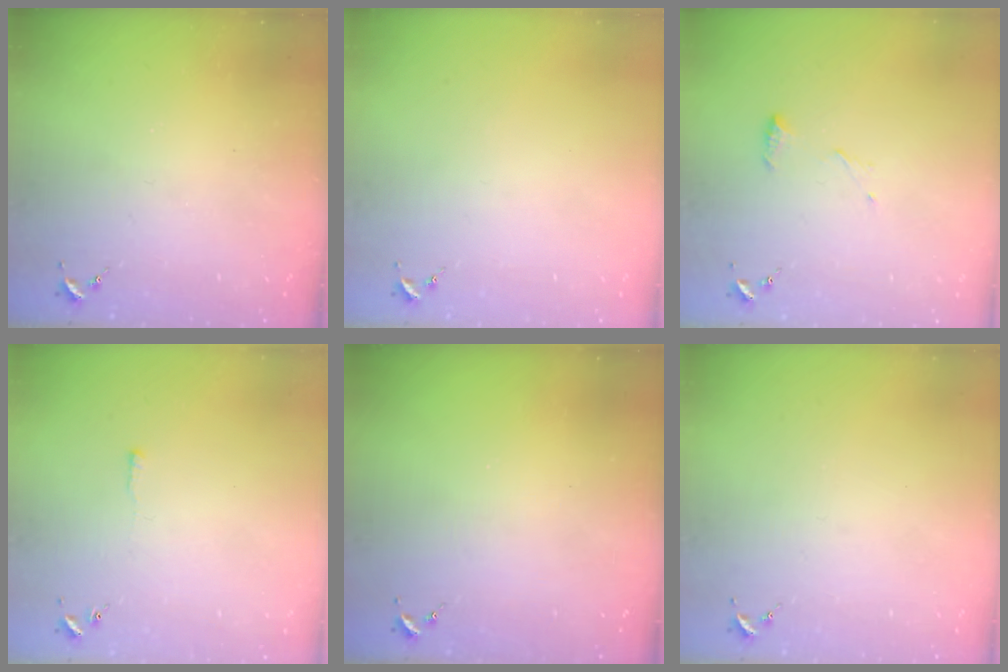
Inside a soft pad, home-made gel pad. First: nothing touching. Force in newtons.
{"total": 0.0}
{"total": 8.0, "press": 7.9, "slide": 0.7}
{"total": 2.9, "press": 2.9, "slide": 0.5}
{"total": 0.0}
{"total": 0.0}